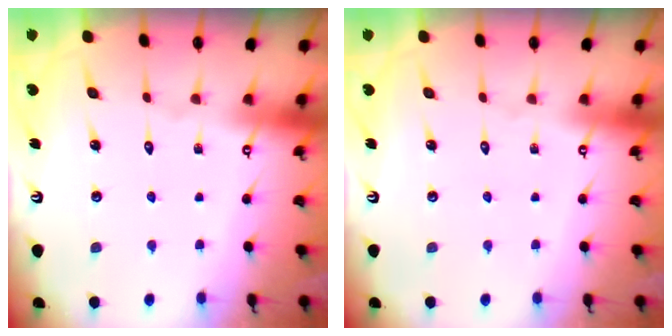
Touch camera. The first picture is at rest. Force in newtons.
{"total": 0.0}